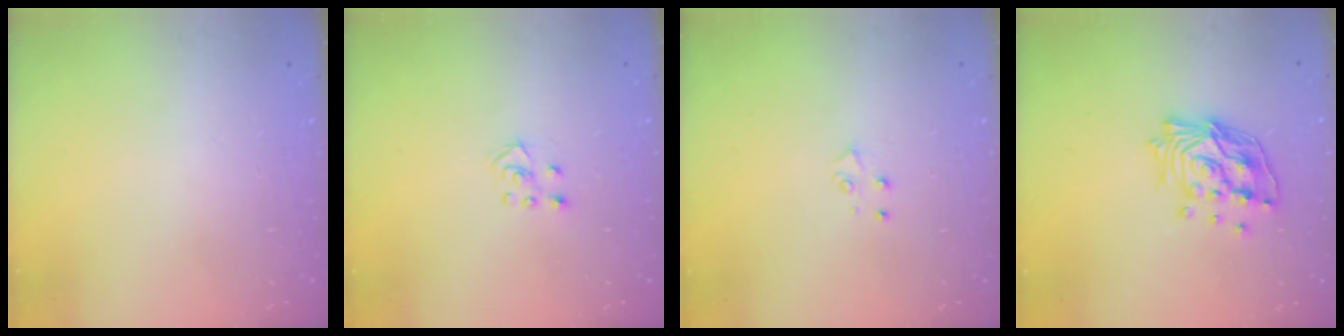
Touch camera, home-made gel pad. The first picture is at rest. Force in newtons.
{"total": 4.0, "press": 4.0, "slide": 0.3}
{"total": 4.2, "press": 4.2, "slide": 0.4}
{"total": 15.1, "press": 14.9, "slide": 1.9}